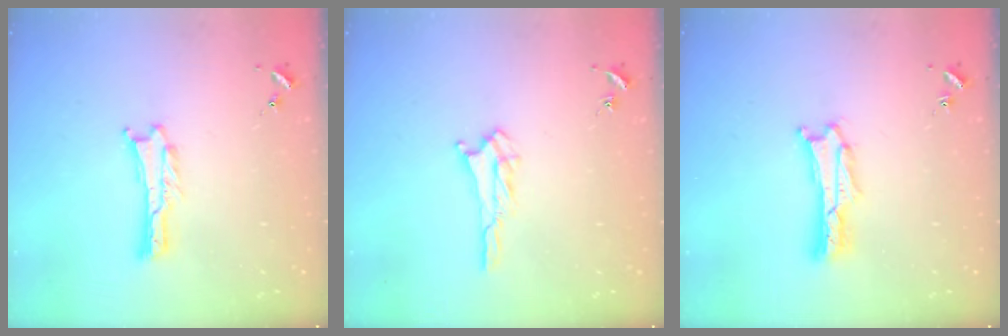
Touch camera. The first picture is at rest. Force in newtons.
{"total": 1.7, "press": 1.7, "slide": 0.2}
{"total": 1.7, "press": 1.7, "slide": 0.3}